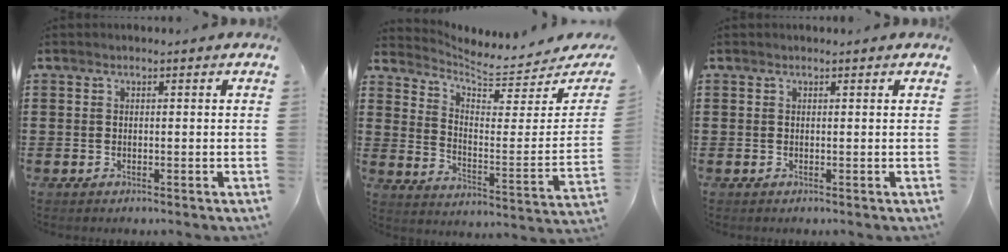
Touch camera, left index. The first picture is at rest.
{"total": 5.4, "force": [5.2, 0.5, 1.2], "torque": [-0.046, -0.053, 0.085]}
{"total": 0.0}